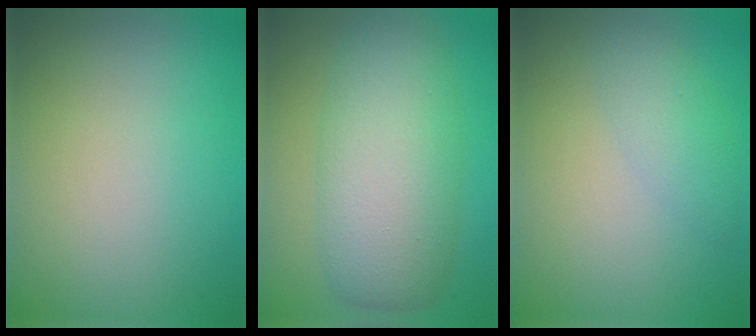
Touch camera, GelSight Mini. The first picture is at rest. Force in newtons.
{"total": 7.9, "press": 7.9, "slide": 0.4}
{"total": 2.2, "press": 2.2, "slide": 0.0}